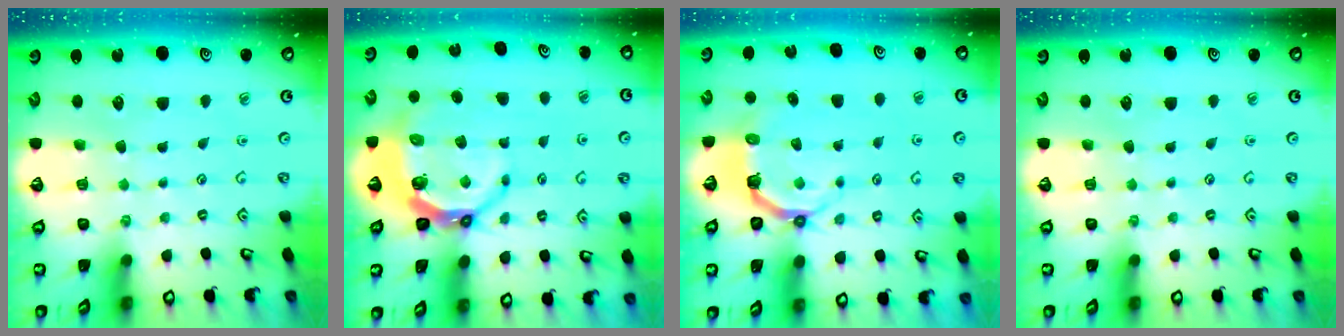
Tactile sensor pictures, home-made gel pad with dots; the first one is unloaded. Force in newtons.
{"total": 7.9, "press": 6.9, "slide": 4.0}
{"total": 5.4, "press": 3.7, "slide": 3.9}
{"total": 0.0}